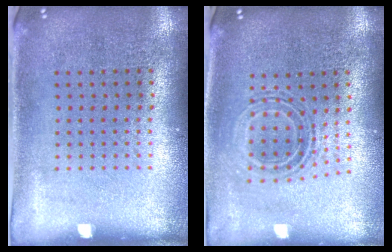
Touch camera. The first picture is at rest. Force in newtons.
{"total": 0.9, "press": 0.8, "slide": 0.3}